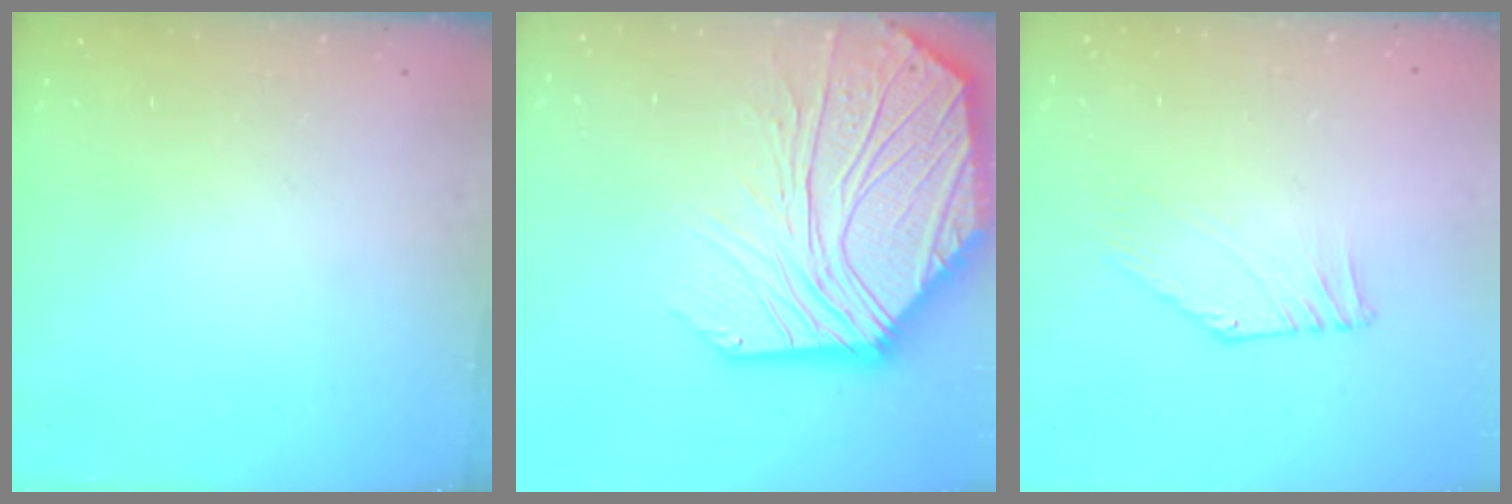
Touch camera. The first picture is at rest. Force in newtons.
{"total": 22.4, "press": 22.2, "slide": 3.3}
{"total": 2.5, "press": 2.5, "slide": 0.1}